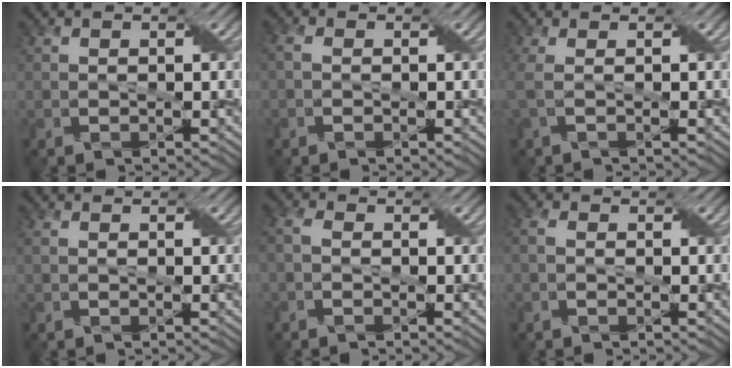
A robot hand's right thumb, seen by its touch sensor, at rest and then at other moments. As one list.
[{"total": 2.0, "force": [-0.1, 1.3, 1.5], "torque": [-0.035, 0.007, -0.009]}, {"total": 2.9, "force": [-0.1, 0.9, 2.8], "torque": [-0.080, 0.003, -0.005]}, {"total": 1.3, "force": [-0.1, 0.8, 1.1], "torque": [-0.023, 0.000, -0.005]}, {"total": 2.0, "force": [-0.6, 0.9, 1.7], "torque": [-0.042, 0.008, -0.021]}, {"total": 1.7, "force": [-0.4, 1.0, 1.4], "torque": [-0.029, 0.007, -0.014]}]